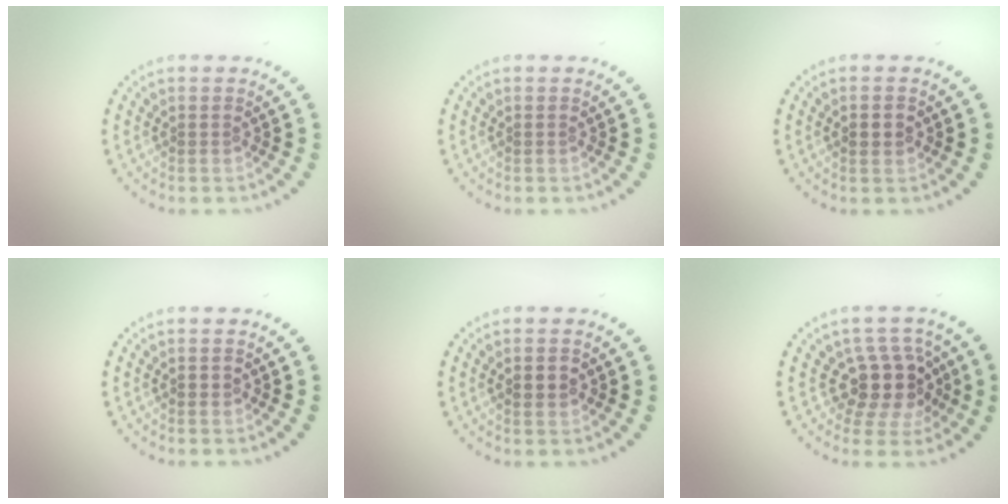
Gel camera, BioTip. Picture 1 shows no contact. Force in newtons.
{"total": 0.0}
{"total": 1.8, "press": 1.8, "slide": 0.1}
{"total": 0.8, "press": 0.8, "slide": 0.1}
{"total": 1.8, "press": 1.8, "slide": 0.1}
{"total": 4.2, "press": 3.4, "slide": 2.5}